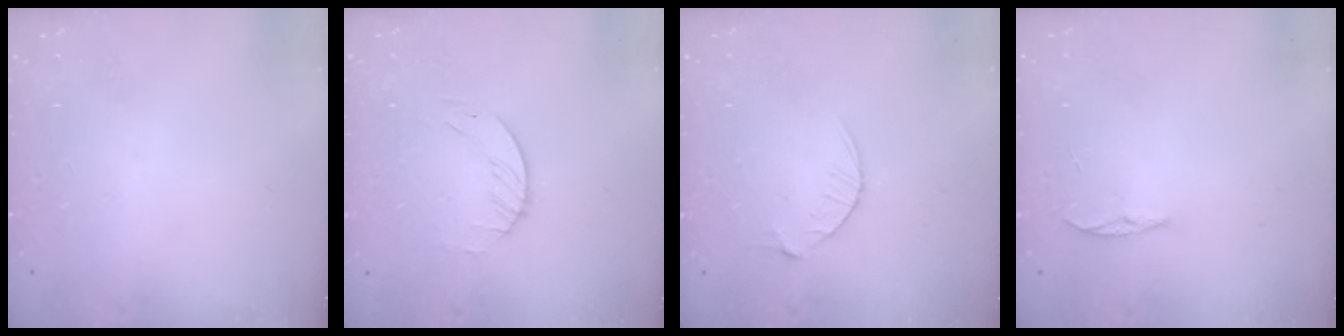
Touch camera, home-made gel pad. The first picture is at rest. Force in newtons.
{"total": 1.6, "press": 1.6, "slide": 0.2}
{"total": 3.6, "press": 3.5, "slide": 0.5}
{"total": 3.3, "press": 3.3, "slide": 0.4}